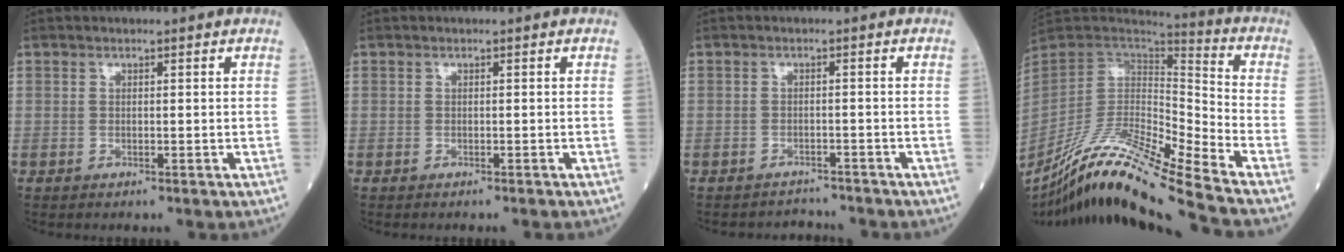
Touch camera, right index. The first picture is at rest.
{"total": 0.6, "force": [-0.6, -0.1, 0.2], "torque": [-0.002, 0.001, -0.011]}
{"total": 2.7, "force": [-2.5, 0.3, -1.0], "torque": [0.020, -0.004, -0.038]}
{"total": 21.0, "force": [-17.3, -1.3, 11.8], "torque": [-0.240, -0.017, -0.320]}